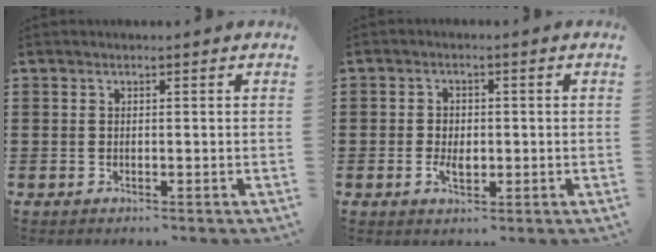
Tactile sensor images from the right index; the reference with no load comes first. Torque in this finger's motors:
{"motor_torque": [2.14, 0.00, 0.28, 0.05]}